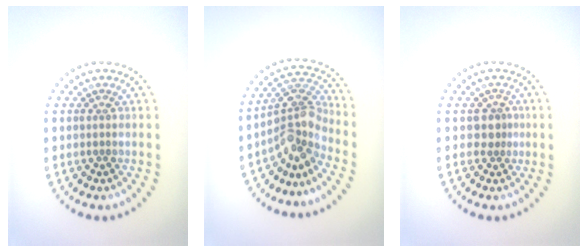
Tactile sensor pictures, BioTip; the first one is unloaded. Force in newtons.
{"total": 4.0, "press": 3.2, "slide": 2.5}
{"total": 1.3, "press": 0.8, "slide": 1.1}